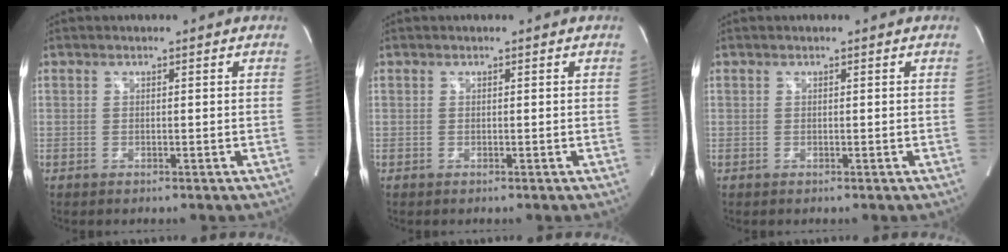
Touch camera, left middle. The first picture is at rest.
{"total": 0.0}
{"total": 0.0}